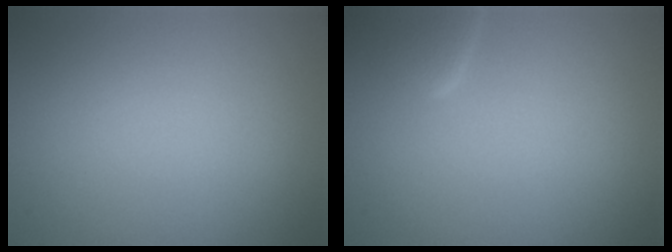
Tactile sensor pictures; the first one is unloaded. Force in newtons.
{"total": 2.5, "press": 2.5, "slide": 0.2}